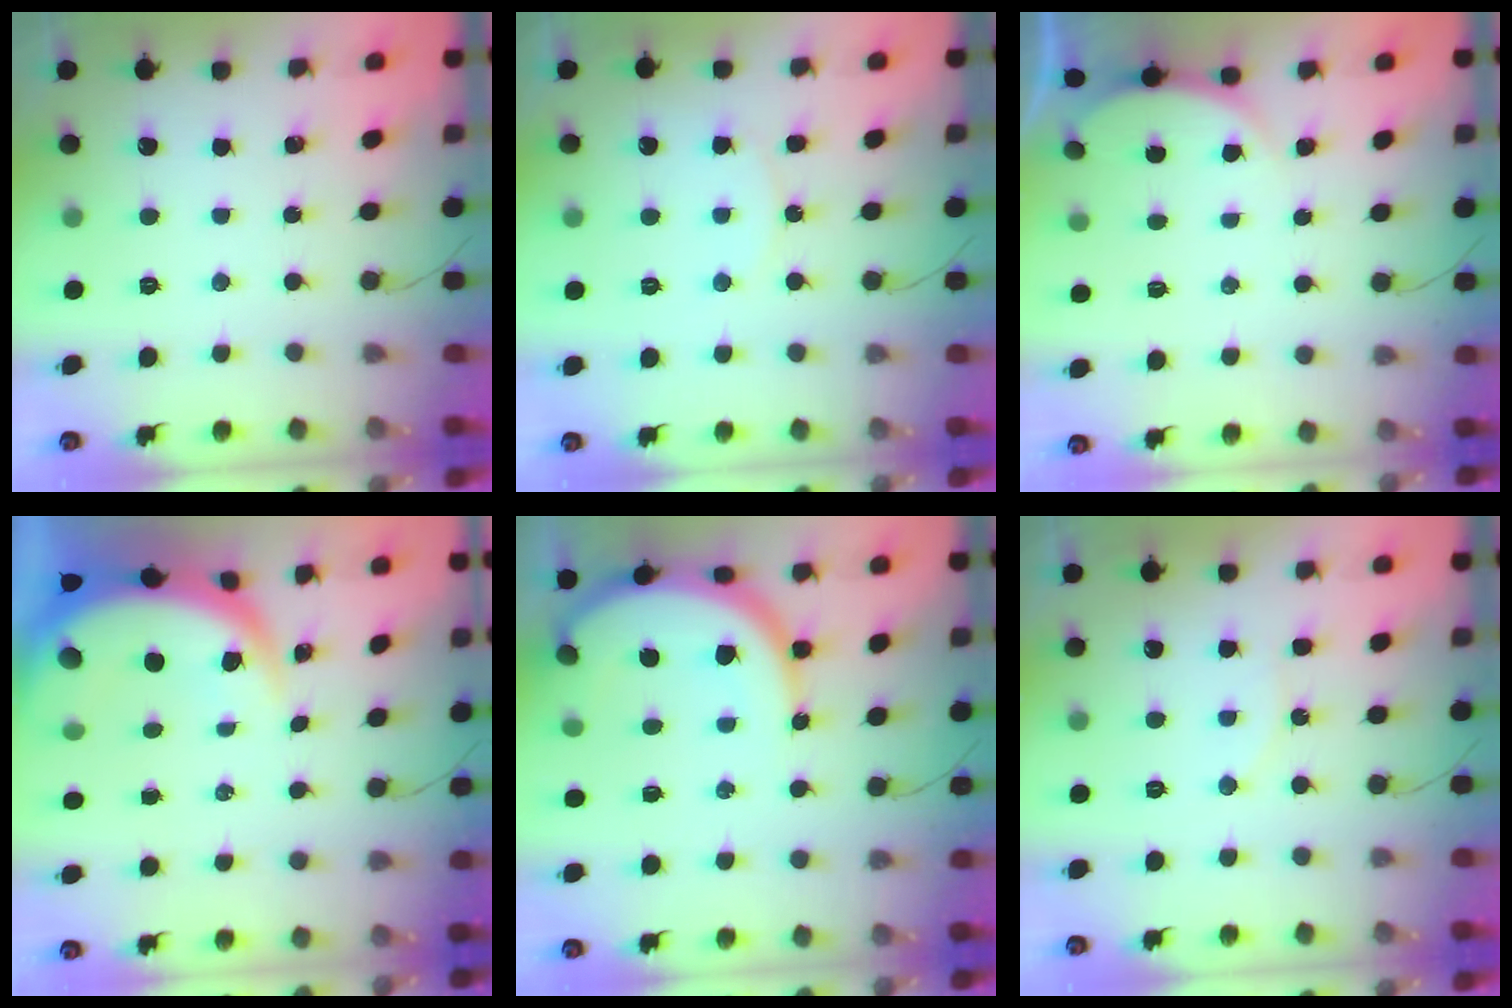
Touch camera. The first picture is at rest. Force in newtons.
{"total": 7.4, "press": 7.3, "slide": 0.6}
{"total": 2.3, "press": 2.2, "slide": 0.6}
{"total": 8.6, "press": 8.6, "slide": 1.0}
{"total": 12.4, "press": 12.4, "slide": 1.2}
{"total": 5.5, "press": 5.5, "slide": 0.5}